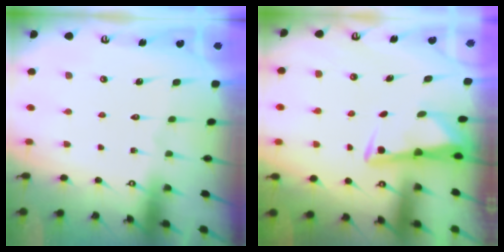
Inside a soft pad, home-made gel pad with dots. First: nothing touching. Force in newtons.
{"total": 3.1, "press": 3.1, "slide": 0.3}